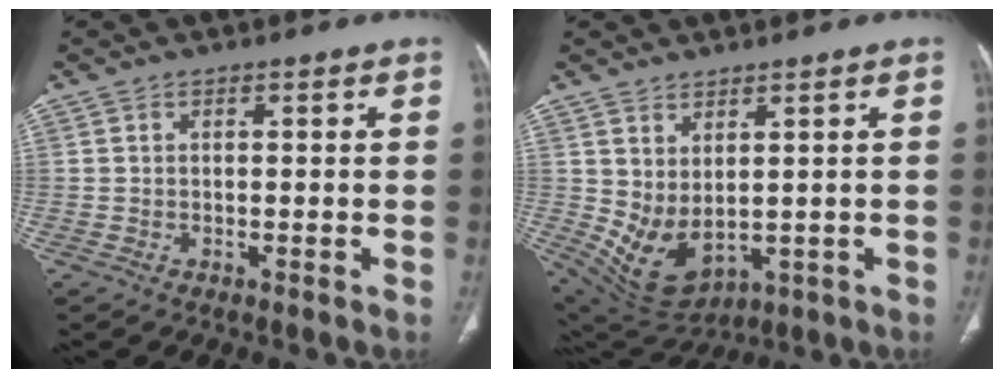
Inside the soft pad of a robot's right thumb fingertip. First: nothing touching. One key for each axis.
{"total": 9.1, "fx": 0.7, "fy": 5.3, "fz": 7.4, "tx": -0.127, "ty": -0.019, "tz": 0.047}